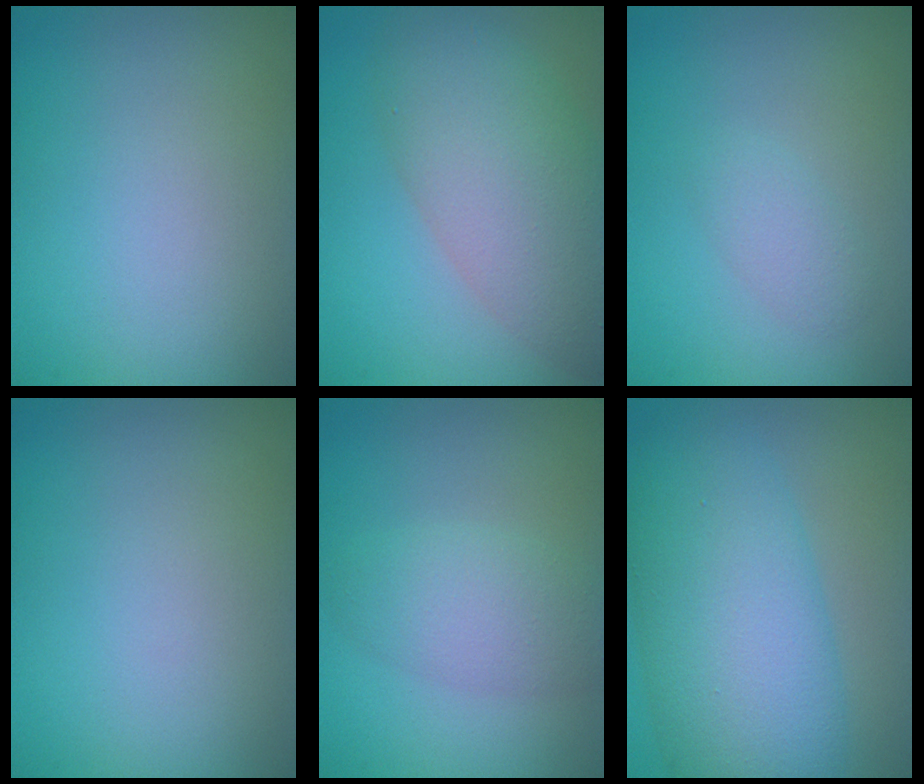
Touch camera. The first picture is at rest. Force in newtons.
{"total": 7.8, "press": 7.7, "slide": 0.5}
{"total": 1.5, "press": 1.5, "slide": 0.0}
{"total": 0.0}
{"total": 3.4, "press": 3.4, "slide": 0.1}
{"total": 10.0, "press": 10.0, "slide": 0.3}